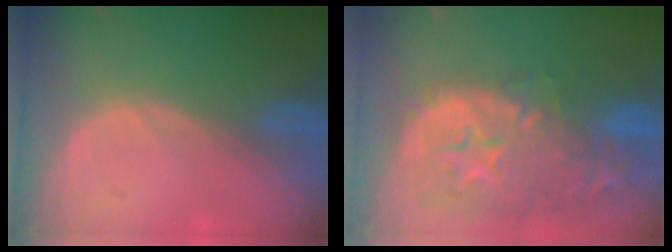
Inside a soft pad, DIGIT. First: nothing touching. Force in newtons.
{"total": 15.1, "press": 12.1, "slide": 9.0}